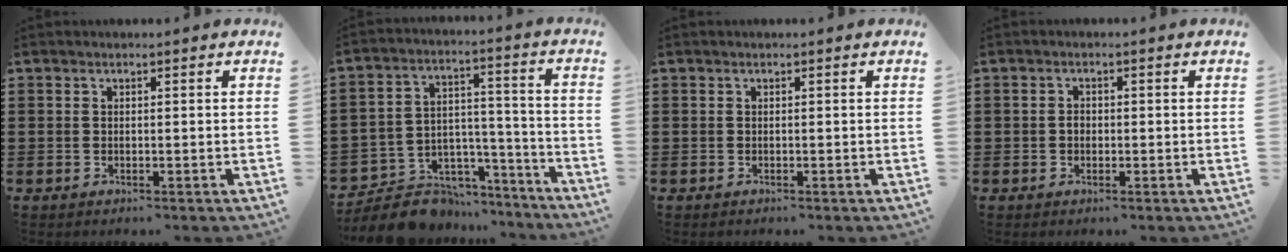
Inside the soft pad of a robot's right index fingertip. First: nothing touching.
{"total": 7.9, "force": [-6.5, 4.2, 1.2], "torque": [-0.030, 0.025, -0.122]}
{"total": 0.0}
{"total": 1.3, "force": [-0.2, 0.9, 0.9], "torque": [-0.019, 0.003, -0.005]}